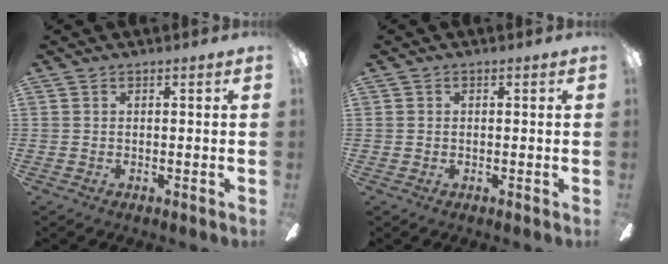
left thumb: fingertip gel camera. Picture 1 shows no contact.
{"total": 0.0}